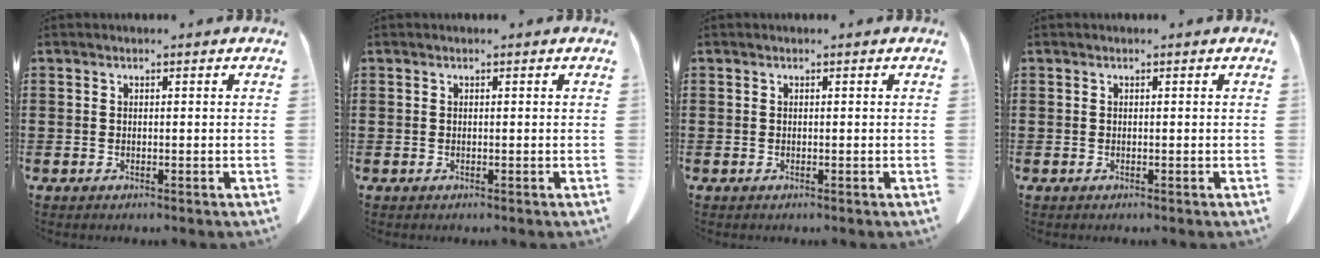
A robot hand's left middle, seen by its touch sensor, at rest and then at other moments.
{"total": 0.0}
{"total": 0.0}
{"total": 0.0}